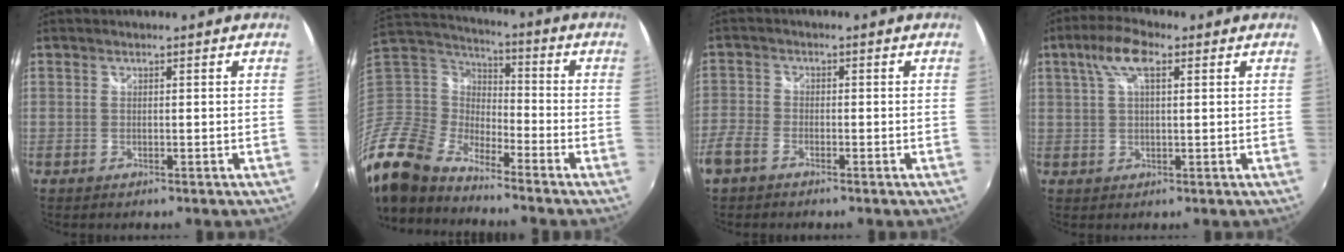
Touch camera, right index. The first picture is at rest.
{"total": 18.2, "force": [-13.9, 8.3, 8.3], "torque": [-0.210, -0.009, -0.284]}
{"total": 5.3, "force": [-3.5, 3.0, 2.5], "torque": [-0.069, 0.000, -0.078]}
{"total": 6.7, "force": [2.8, 2.5, 5.6], "torque": [-0.108, 0.018, 0.051]}